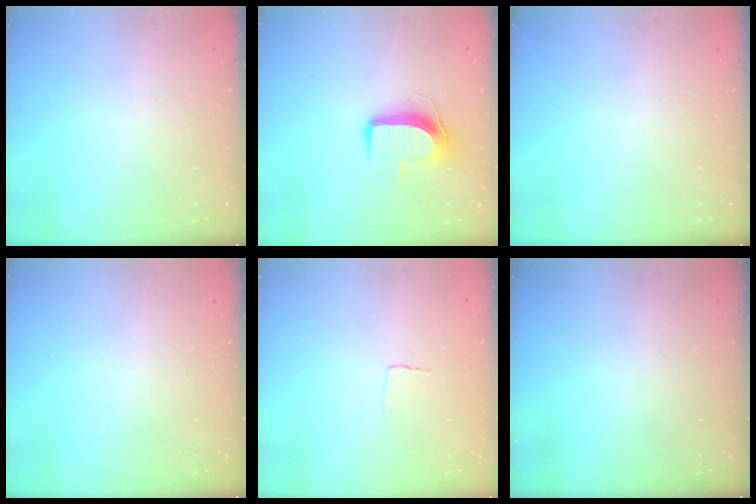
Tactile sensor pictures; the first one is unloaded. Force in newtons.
{"total": 9.2, "press": 9.2, "slide": 0.2}
{"total": 0.0}
{"total": 0.0}
{"total": 2.6, "press": 2.6, "slide": 0.1}
{"total": 0.0}